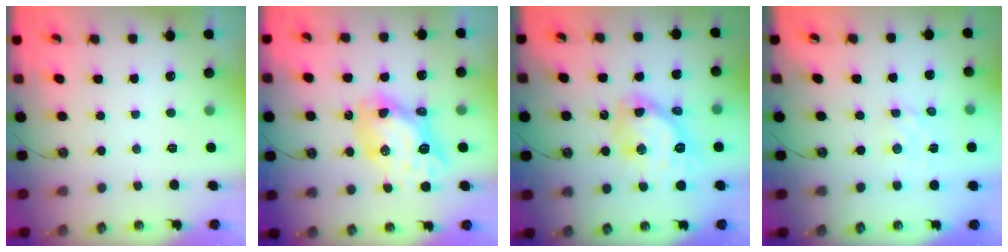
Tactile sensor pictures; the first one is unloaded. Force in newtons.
{"total": 13.0, "press": 12.9, "slide": 1.3}
{"total": 13.1, "press": 13.0, "slide": 1.4}
{"total": 3.0, "press": 3.0, "slide": 0.1}